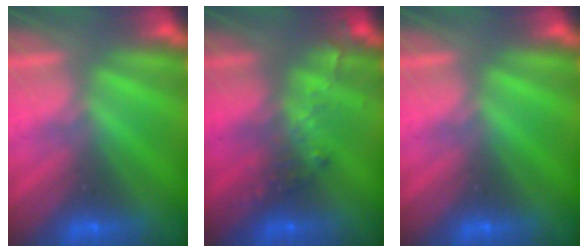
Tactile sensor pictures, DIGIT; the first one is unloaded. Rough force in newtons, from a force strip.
{"total": 2.8}
{"total": 0.0}